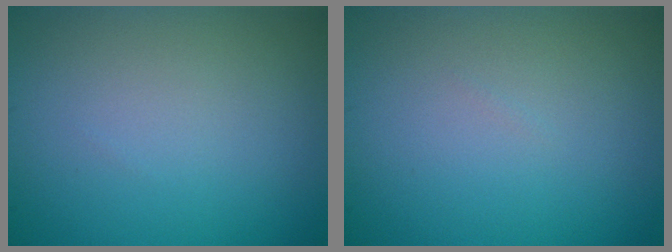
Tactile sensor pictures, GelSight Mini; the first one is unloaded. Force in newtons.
{"total": 0.0}